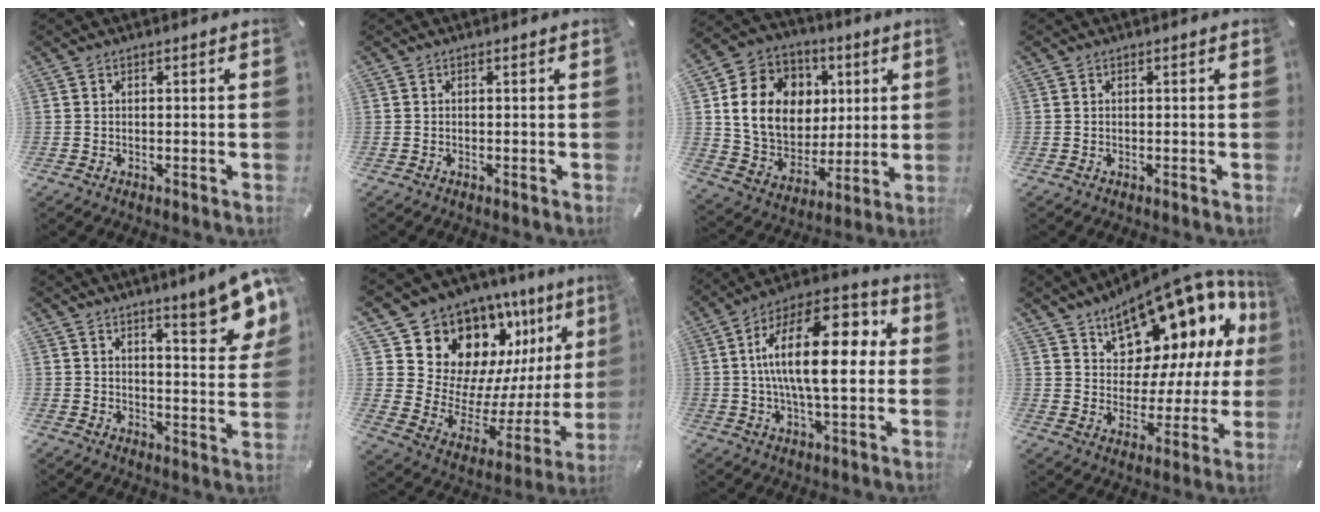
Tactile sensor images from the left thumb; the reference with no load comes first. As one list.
[{"total": 0.0}, {"total": 16.8, "force": [4.0, 14.3, 7.9], "torque": [-0.147, -0.003, 0.086]}, {"total": 0.0}, {"total": 10.7, "force": [8.2, 3.4, 5.9], "torque": [-0.068, -0.059, 0.143]}, {"total": 16.1, "force": [11.4, 10.3, 4.5], "torque": [-0.068, -0.123, 0.223]}, {"total": 20.2, "force": [3.3, 8.4, 18.0], "torque": [-0.316, -0.012, 0.046]}, {"total": 16.0, "force": [12.2, 8.5, 6.0], "torque": [-0.081, -0.112, 0.211]}]